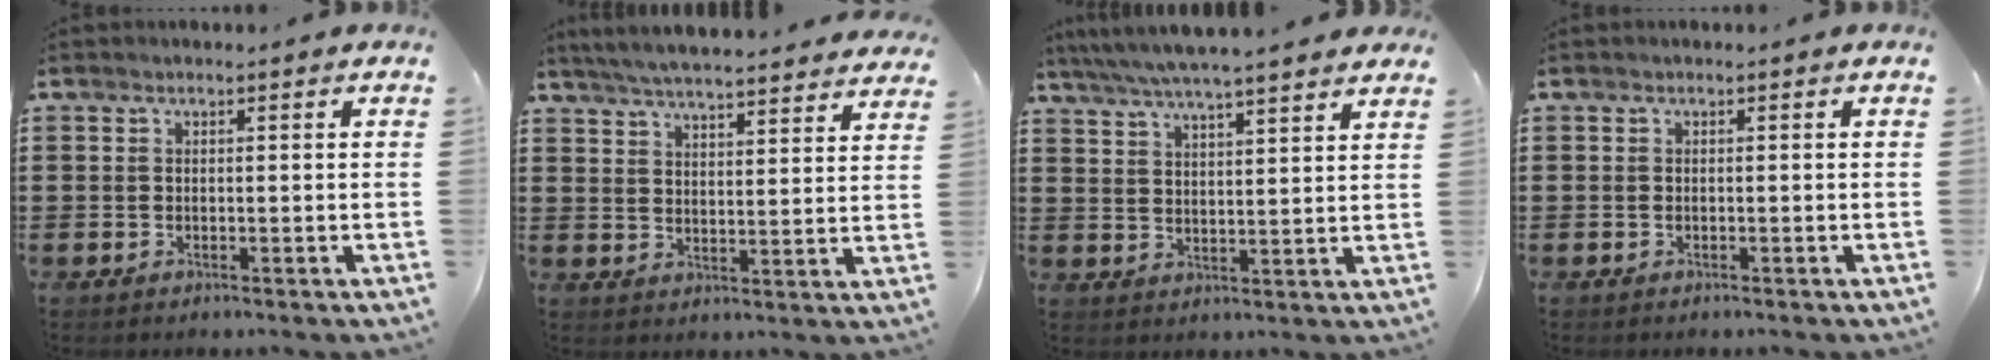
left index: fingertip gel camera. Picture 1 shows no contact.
{"total": 5.6, "force": [5.5, -0.4, 1.2], "torque": [-0.044, -0.031, 0.096]}
{"total": 5.2, "force": [4.9, -0.1, 2.0], "torque": [-0.056, -0.021, 0.084]}
{"total": 0.0}